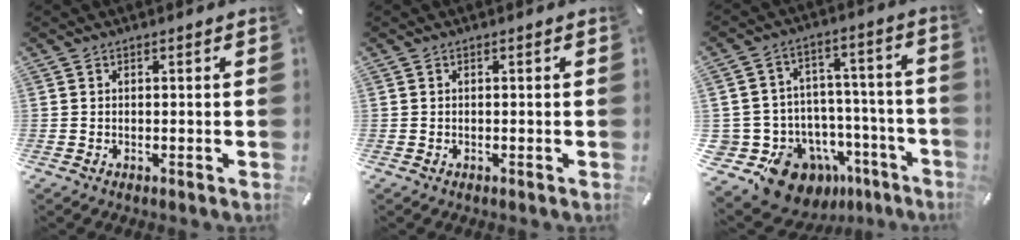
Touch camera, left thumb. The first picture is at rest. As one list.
[{"total": 0.0}, {"total": 15.6, "force": [-10.0, 10.4, 5.9], "torque": [-0.100, 0.057, -0.151]}]